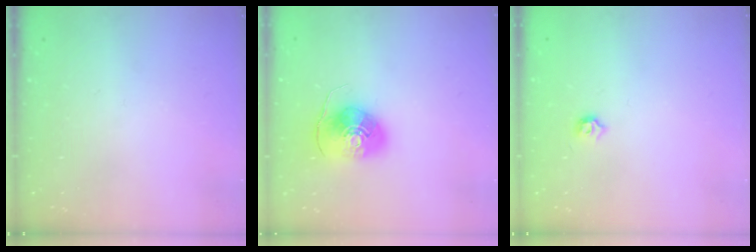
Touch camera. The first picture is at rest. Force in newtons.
{"total": 9.8, "press": 9.7, "slide": 1.2}
{"total": 3.4, "press": 3.3, "slide": 0.5}